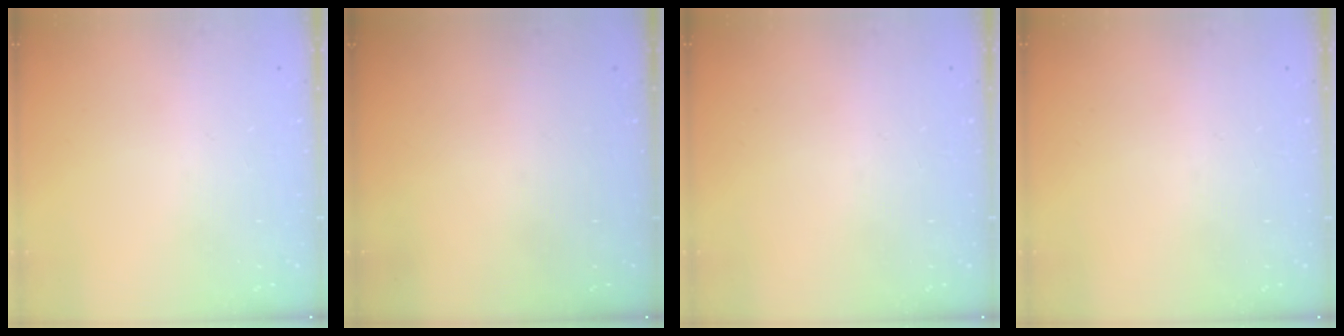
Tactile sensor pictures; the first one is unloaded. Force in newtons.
{"total": 0.0}
{"total": 0.0}
{"total": 0.0}